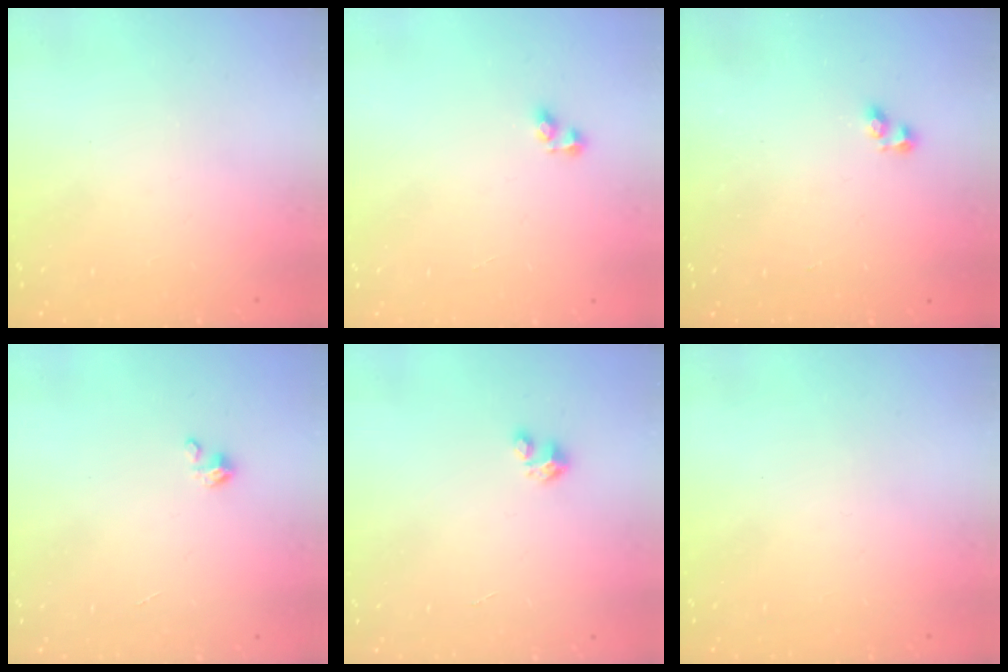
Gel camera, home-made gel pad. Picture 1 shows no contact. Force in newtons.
{"total": 3.7, "press": 3.6, "slide": 0.7}
{"total": 0.9, "press": 0.4, "slide": 0.8}
{"total": 1.4, "press": 1.4, "slide": 0.3}
{"total": 1.8, "press": 1.8, "slide": 0.1}
{"total": 0.0}